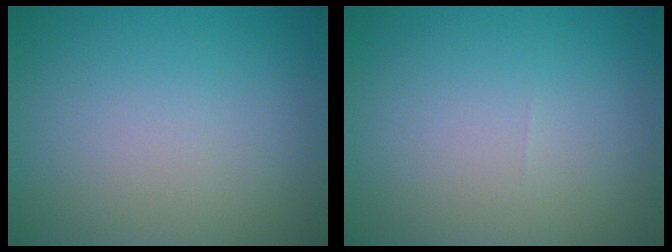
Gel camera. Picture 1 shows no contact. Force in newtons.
{"total": 0.0}